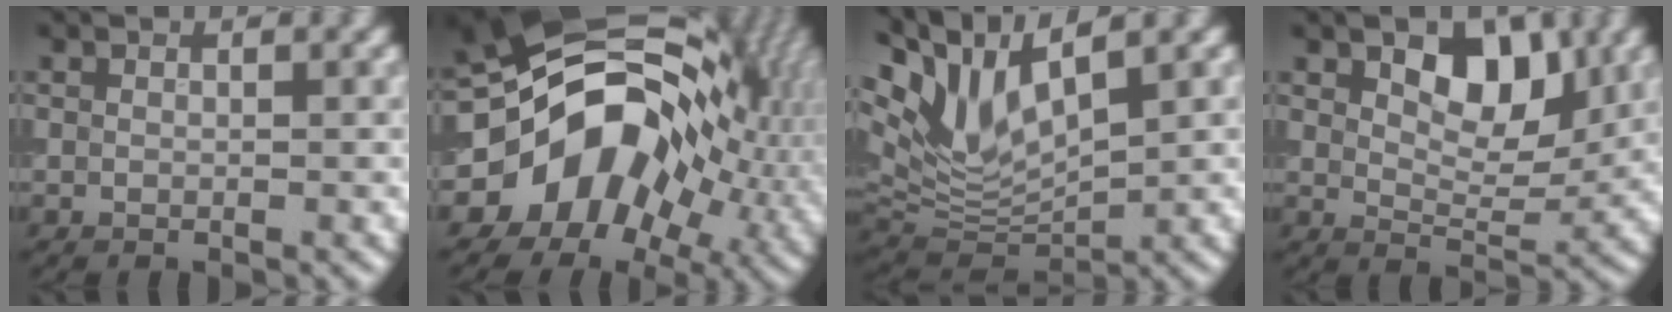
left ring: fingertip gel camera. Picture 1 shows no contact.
{"total": 15.3, "force": [-1.9, 11.6, 9.8], "torque": [-0.135, -0.002, -0.043]}
{"total": 7.7, "force": [4.9, 3.1, 5.2], "torque": [-0.120, 0.008, 0.094]}
{"total": 5.3, "force": [2.4, 2.9, 3.8], "torque": [-0.055, -0.005, 0.032]}